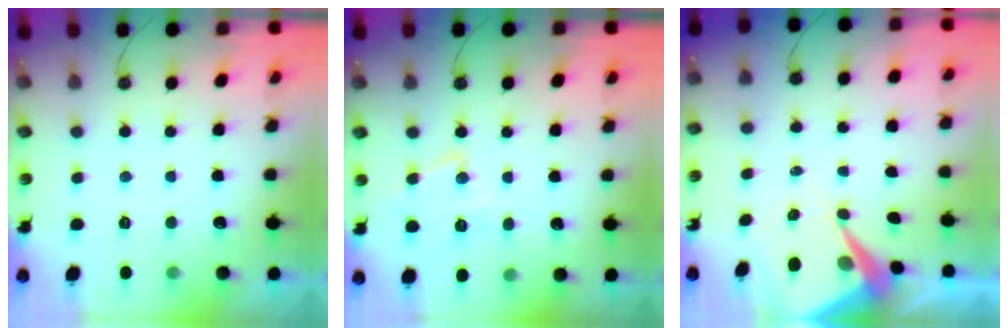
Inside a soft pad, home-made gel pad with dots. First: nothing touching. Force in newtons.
{"total": 11.4, "press": 11.4, "slide": 0.6}
{"total": 8.2, "press": 8.2, "slide": 0.8}